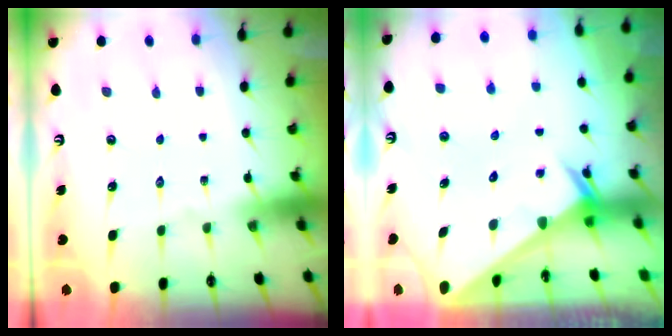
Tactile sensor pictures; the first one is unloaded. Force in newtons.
{"total": 2.4, "press": 2.4, "slide": 0.0}